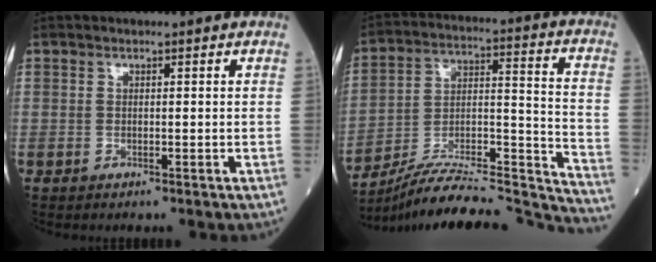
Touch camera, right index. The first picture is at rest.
{"total": 27.4, "force": [-26.1, 1.3, 8.4], "torque": [-0.098, 0.013, -0.391]}